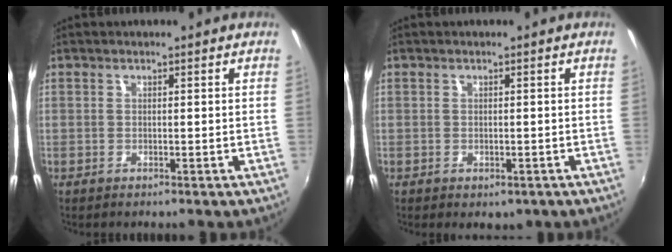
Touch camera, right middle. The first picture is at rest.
{"total": 1.8, "force": [-0.7, 1.4, 1.0], "torque": [-0.016, -0.007, -0.009]}